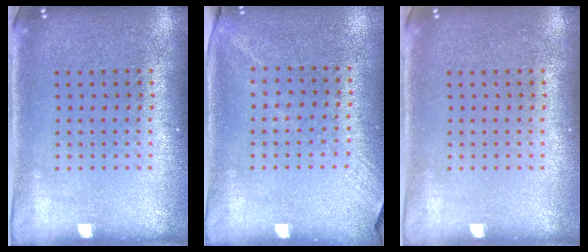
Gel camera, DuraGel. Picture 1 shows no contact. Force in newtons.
{"total": 1.3, "press": 1.0, "slide": 0.9}
{"total": 0.0}